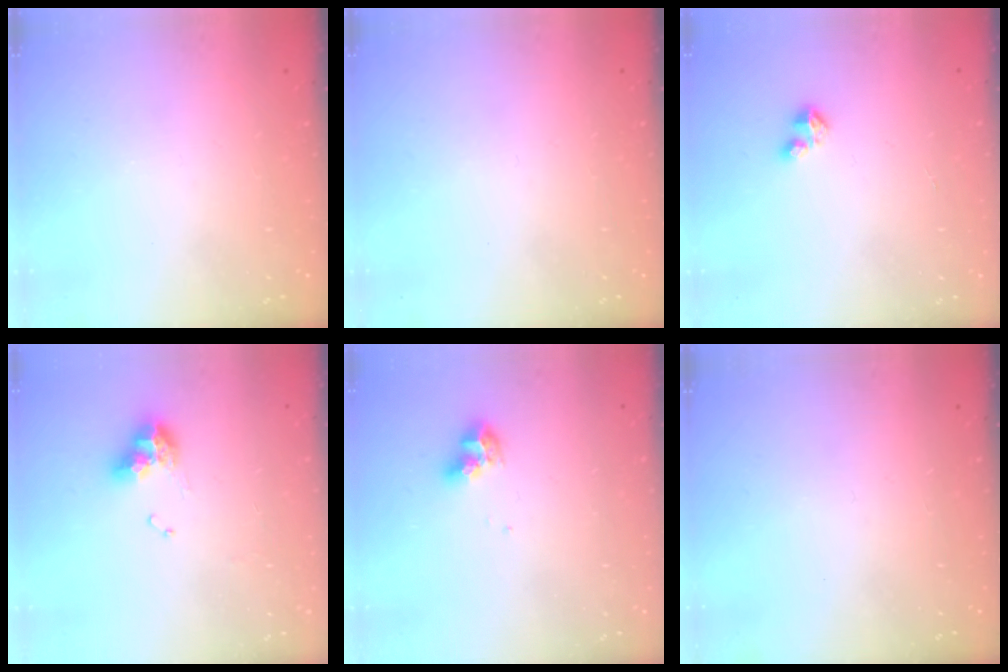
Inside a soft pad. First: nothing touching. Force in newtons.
{"total": 0.0}
{"total": 2.1, "press": 2.1, "slide": 0.2}
{"total": 9.1, "press": 9.0, "slide": 1.0}
{"total": 8.1, "press": 8.1, "slide": 0.8}
{"total": 0.0}